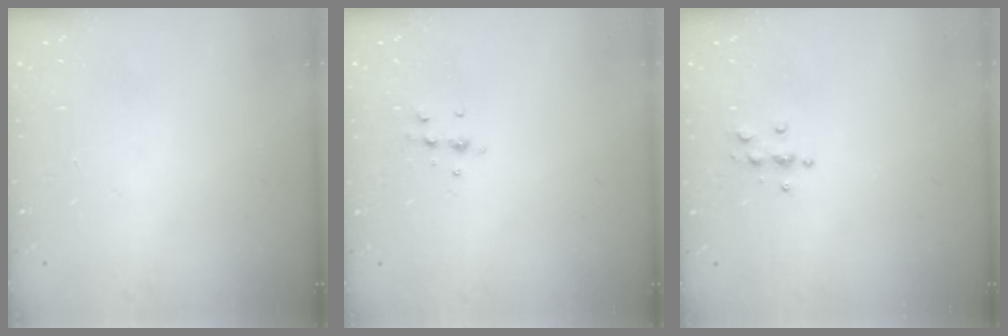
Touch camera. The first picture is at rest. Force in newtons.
{"total": 5.8, "press": 5.7, "slide": 1.2}
{"total": 4.0, "press": 3.9, "slide": 0.4}